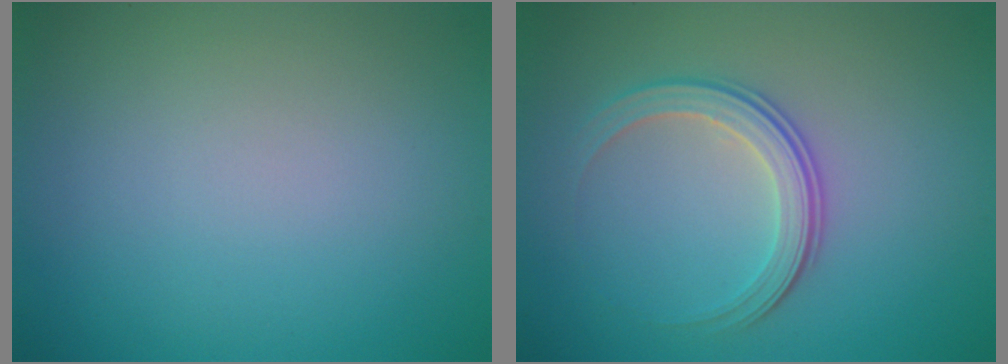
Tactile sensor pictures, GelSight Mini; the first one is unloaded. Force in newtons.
{"total": 3.0, "press": 2.6, "slide": 1.5}